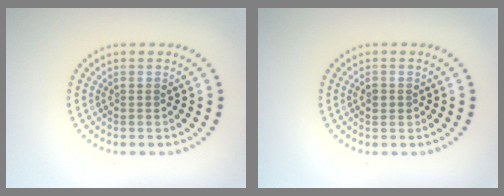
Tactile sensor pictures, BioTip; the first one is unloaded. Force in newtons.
{"total": 1.2, "press": 1.1, "slide": 0.2}